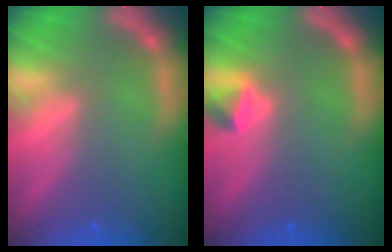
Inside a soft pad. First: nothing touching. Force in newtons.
{"total": 1.4}